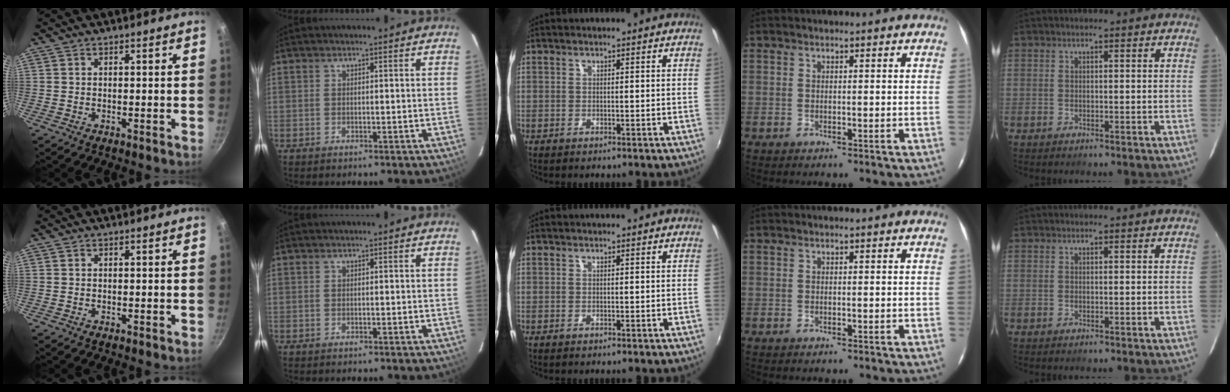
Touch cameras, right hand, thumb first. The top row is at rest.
{}